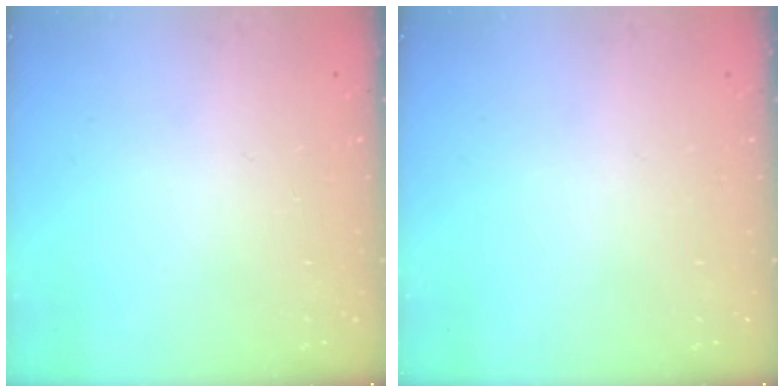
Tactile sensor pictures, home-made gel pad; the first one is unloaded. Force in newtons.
{"total": 0.0}